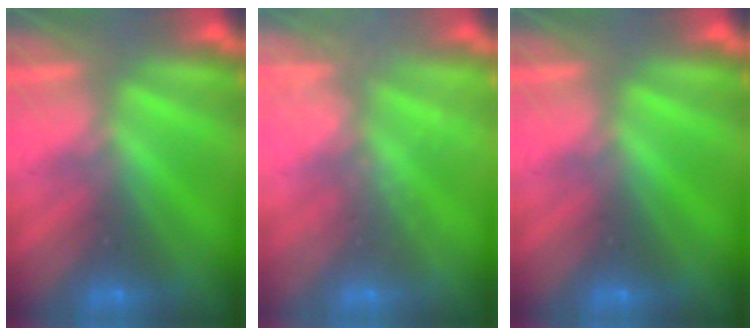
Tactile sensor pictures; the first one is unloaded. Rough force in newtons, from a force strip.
{"total": 2.0}
{"total": 0.0}